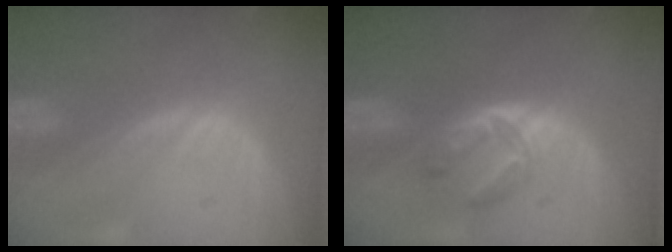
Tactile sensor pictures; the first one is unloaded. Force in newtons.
{"total": 5.1, "press": 4.7, "slide": 1.9}